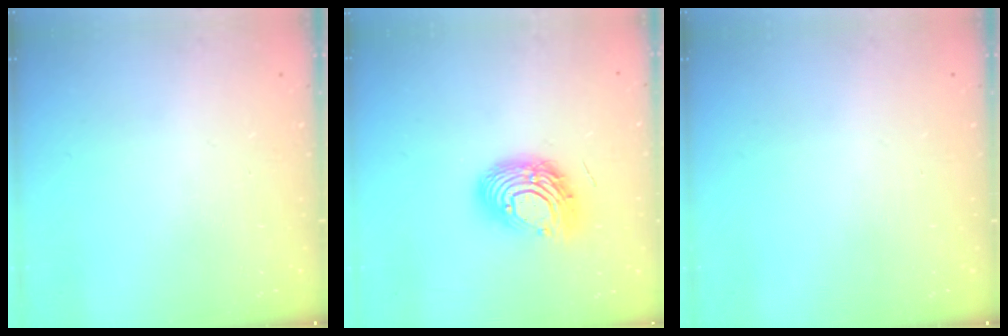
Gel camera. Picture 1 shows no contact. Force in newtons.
{"total": 15.0, "press": 15.0, "slide": 1.2}
{"total": 0.0}